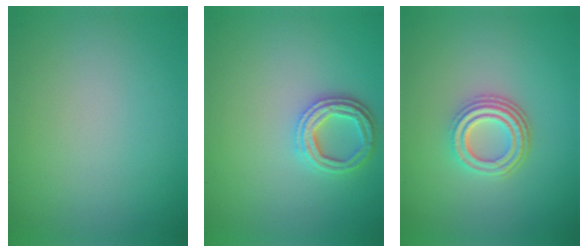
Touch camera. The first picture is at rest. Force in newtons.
{"total": 3.1, "press": 2.8, "slide": 1.3}
{"total": 4.2, "press": 3.1, "slide": 2.7}